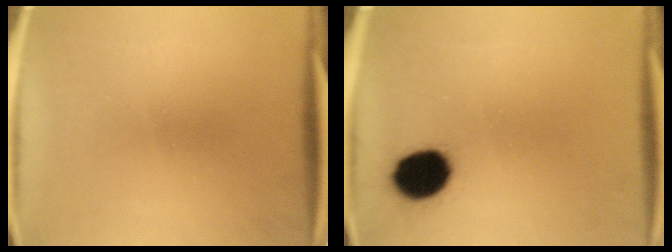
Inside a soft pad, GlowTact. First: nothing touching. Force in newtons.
{"total": 11.1}